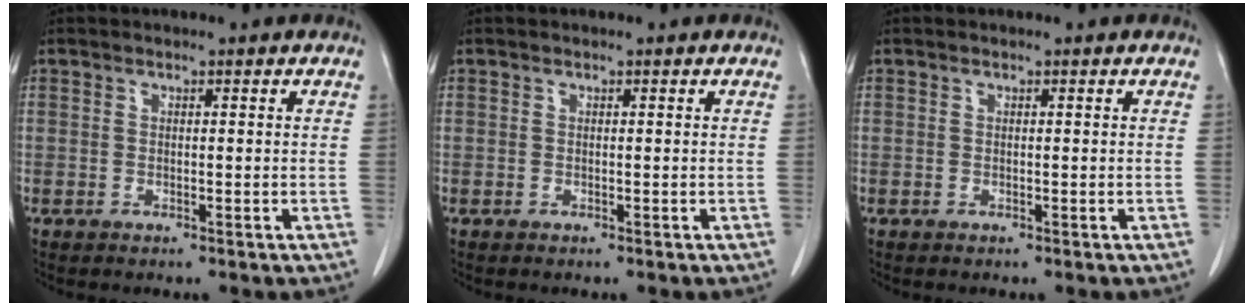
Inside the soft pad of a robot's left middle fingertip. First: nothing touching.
{"total": 0.0}
{"total": 0.0}